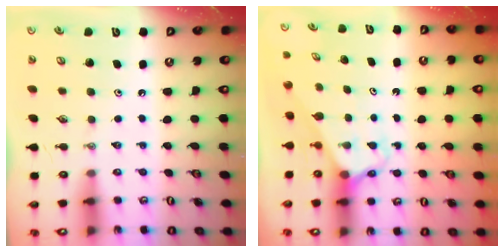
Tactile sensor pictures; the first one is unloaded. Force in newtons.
{"total": 2.6, "press": 2.6, "slide": 0.1}